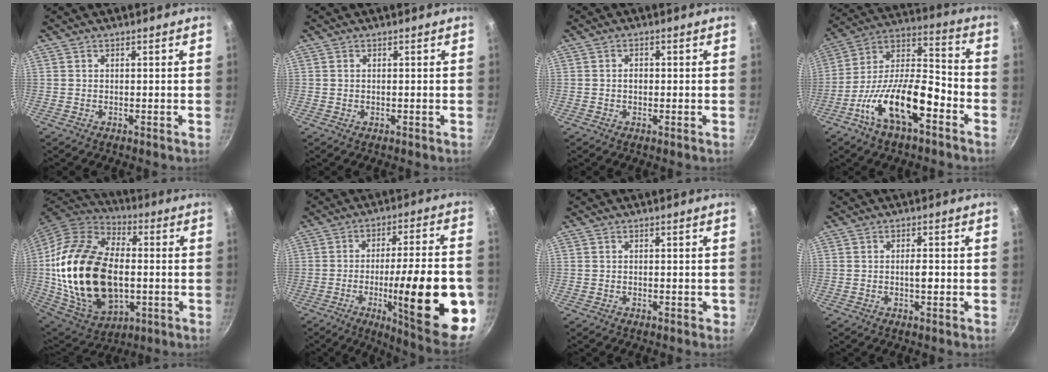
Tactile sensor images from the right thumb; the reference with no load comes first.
{"total": 0.0}
{"total": 1.6, "force": [-0.1, 1.2, 1.0], "torque": [-0.012, 0.006, -0.004]}
{"total": 18.5, "force": [-8.4, 7.6, 14.6], "torque": [-0.238, 0.061, -0.163]}
{"total": 29.2, "force": [-0.8, 18.3, 22.7], "torque": [-0.427, 0.013, -0.004]}
{"total": 26.0, "force": [-6.5, 6.0, 24.5], "torque": [-0.326, 0.014, -0.086]}
{"total": 0.6, "force": [-0.2, 0.5, 0.4], "torque": [0.000, 0.002, -0.001]}
{"total": 2.5, "force": [-0.3, 0.9, 2.3], "torque": [-0.033, 0.004, -0.006]}